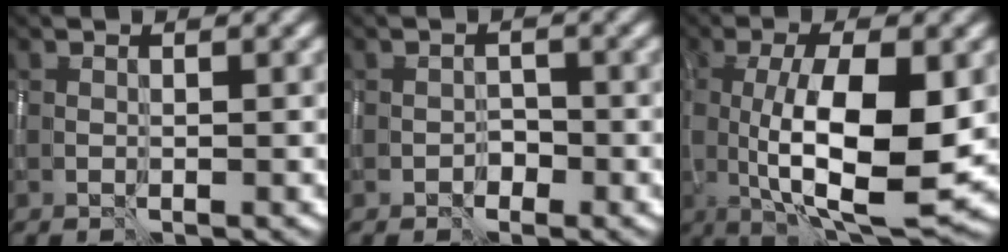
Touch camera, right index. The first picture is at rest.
{"total": 1.0, "force": [-0.7, 0.7, 0.0], "torque": [0.003, 0.001, -0.013]}
{"total": 10.2, "force": [-0.4, 3.2, 9.7], "torque": [-0.158, -0.013, 0.000]}